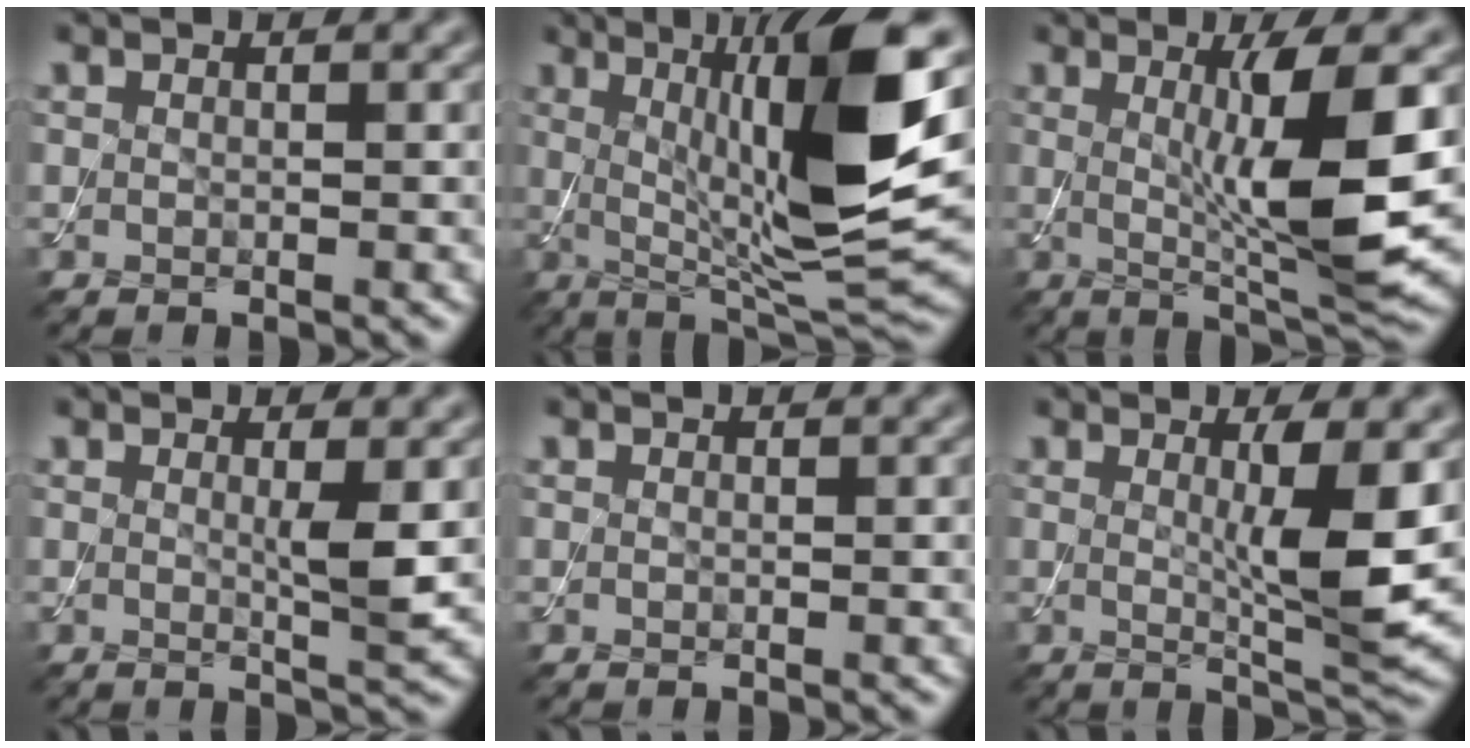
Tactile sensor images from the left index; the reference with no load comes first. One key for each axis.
{"total": 13.0, "fx": 2.1, "fy": 2.7, "fz": 12.6, "tx": -0.192, "ty": 0.001, "tz": 0.041}
{"total": 8.4, "fx": 0.6, "fy": 1.4, "fz": 8.2, "tx": -0.128, "ty": -0.015, "tz": 0.018}
{"total": 2.4, "fx": 0.4, "fy": 0.2, "fz": 2.3, "tx": -0.038, "ty": -0.006, "tz": 0.004}
{"total": 0.0}
{"total": 5.5, "fx": 0.7, "fy": 0.8, "fz": 5.4, "tx": -0.083, "ty": -0.014, "tz": 0.014}